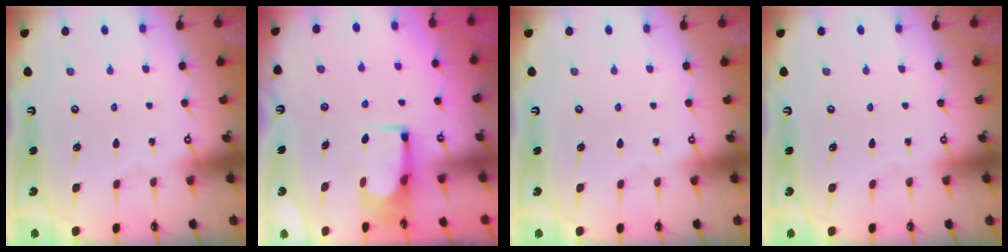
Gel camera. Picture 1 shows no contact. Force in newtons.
{"total": 2.1, "press": 2.1, "slide": 0.1}
{"total": 0.0}
{"total": 0.0}